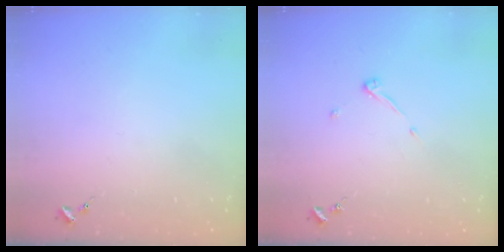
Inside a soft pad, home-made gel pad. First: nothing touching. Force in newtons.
{"total": 3.9, "press": 3.9, "slide": 0.5}